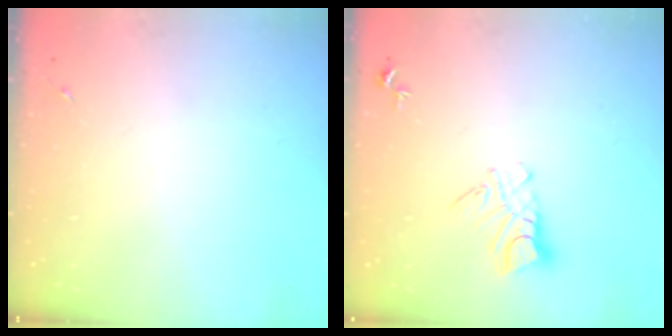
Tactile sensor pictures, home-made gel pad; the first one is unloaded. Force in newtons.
{"total": 8.0, "press": 8.0, "slide": 0.7}